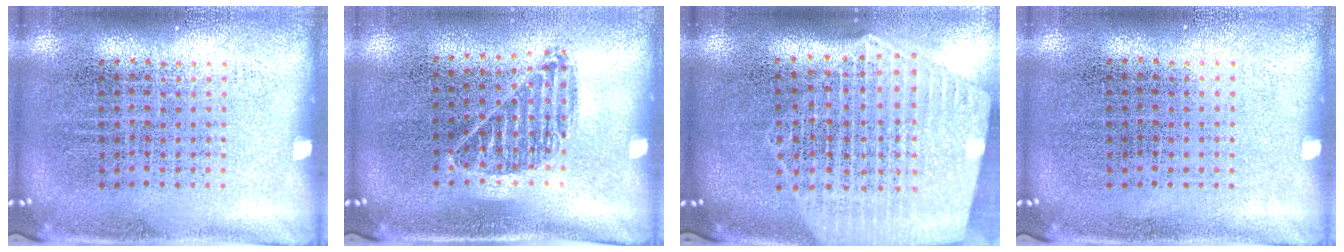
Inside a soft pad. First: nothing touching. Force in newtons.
{"total": 0.9, "press": 0.8, "slide": 0.4}
{"total": 2.8, "press": 2.4, "slide": 1.4}
{"total": 0.0}